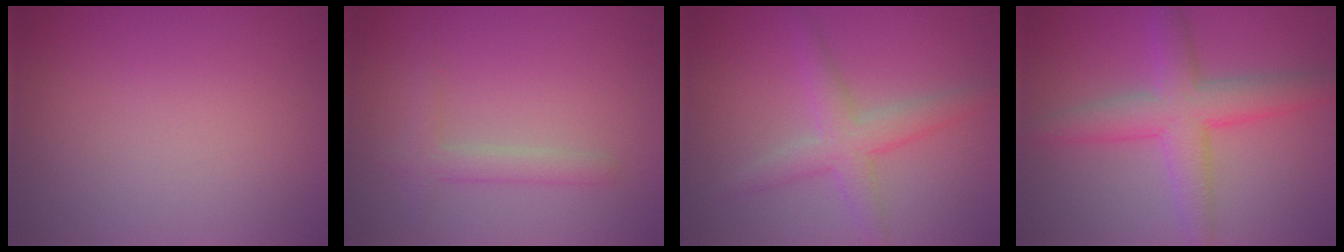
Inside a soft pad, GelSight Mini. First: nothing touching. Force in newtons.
{"total": 1.8, "press": 1.8, "slide": 0.2}
{"total": 3.5, "press": 3.5, "slide": 0.1}
{"total": 4.5, "press": 4.5, "slide": 0.2}